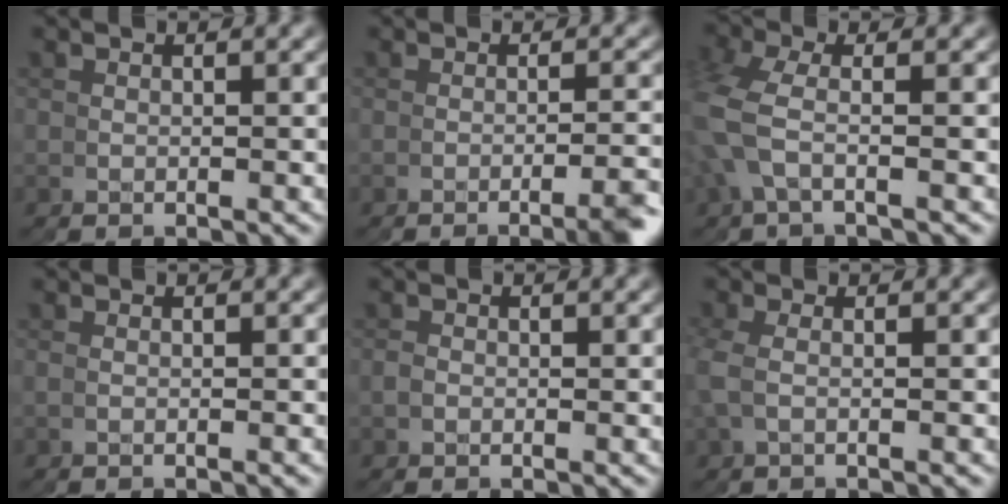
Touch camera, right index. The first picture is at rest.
{"total": 2.2, "force": [-1.6, -1.1, 1.1], "torque": [-0.010, 0.017, -0.034]}
{"total": 2.6, "force": [1.7, 1.9, 0.7], "torque": [-0.040, 0.009, 0.023]}
{"total": 0.8, "force": [-0.2, -0.8, -0.2], "torque": [0.002, 0.007, -0.006]}
{"total": 1.5, "force": [-0.4, 0.3, -1.4], "torque": [0.022, 0.002, -0.009]}
{"total": 1.0, "force": [0.9, -0.2, -0.5], "torque": [-0.005, 0.013, 0.010]}